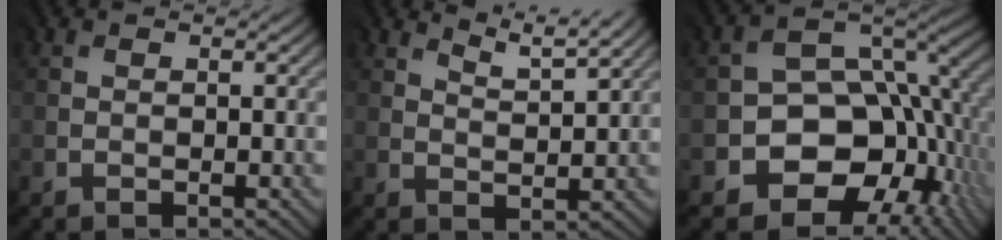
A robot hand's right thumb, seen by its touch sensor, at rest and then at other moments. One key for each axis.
{"total": 4.0, "fx": 3.6, "fy": 0.2, "fz": 1.7, "tx": -0.039, "ty": -0.001, "tz": 0.074}
{"total": 10.6, "fx": -3.5, "fy": 7.9, "fz": 6.1, "tx": -0.085, "ty": -0.010, "tz": -0.075}